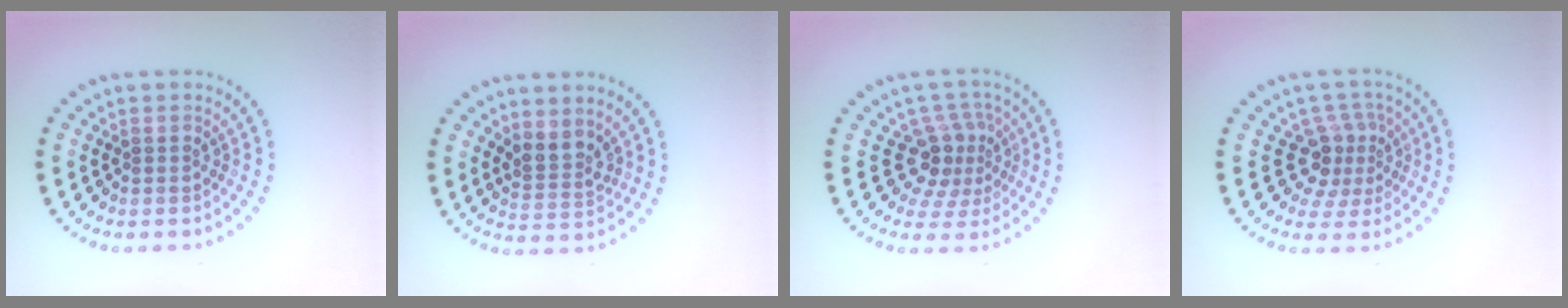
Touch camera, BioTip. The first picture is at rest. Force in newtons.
{"total": 2.4, "press": 1.8, "slide": 1.6}
{"total": 3.6, "press": 2.6, "slide": 2.5}
{"total": 3.5, "press": 2.4, "slide": 2.5}